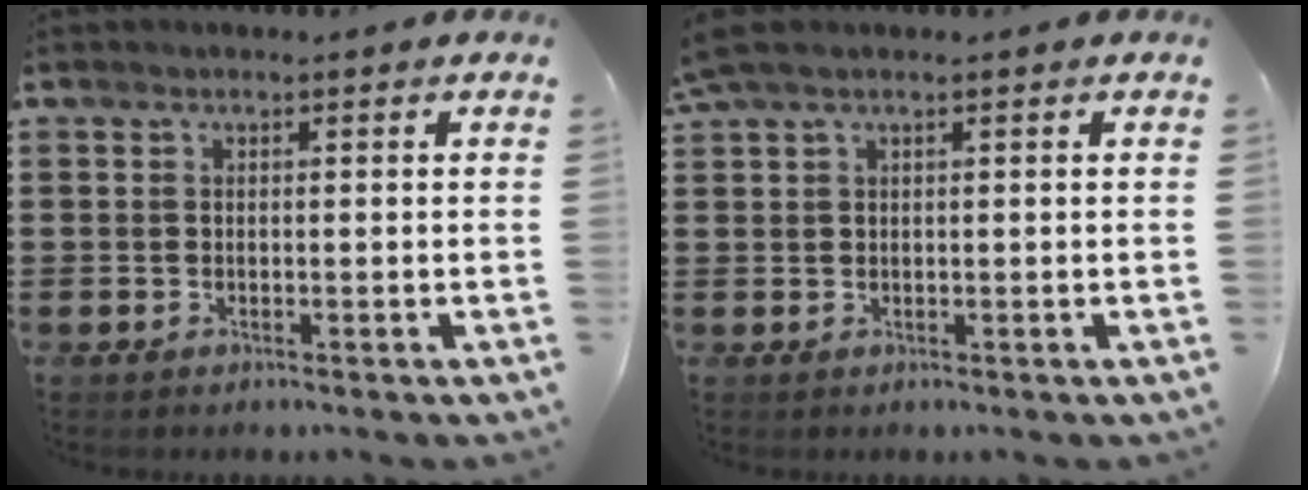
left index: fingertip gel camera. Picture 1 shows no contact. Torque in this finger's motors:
{"motor_torque": [1.34, -0.79, 0.53, 0.16]}